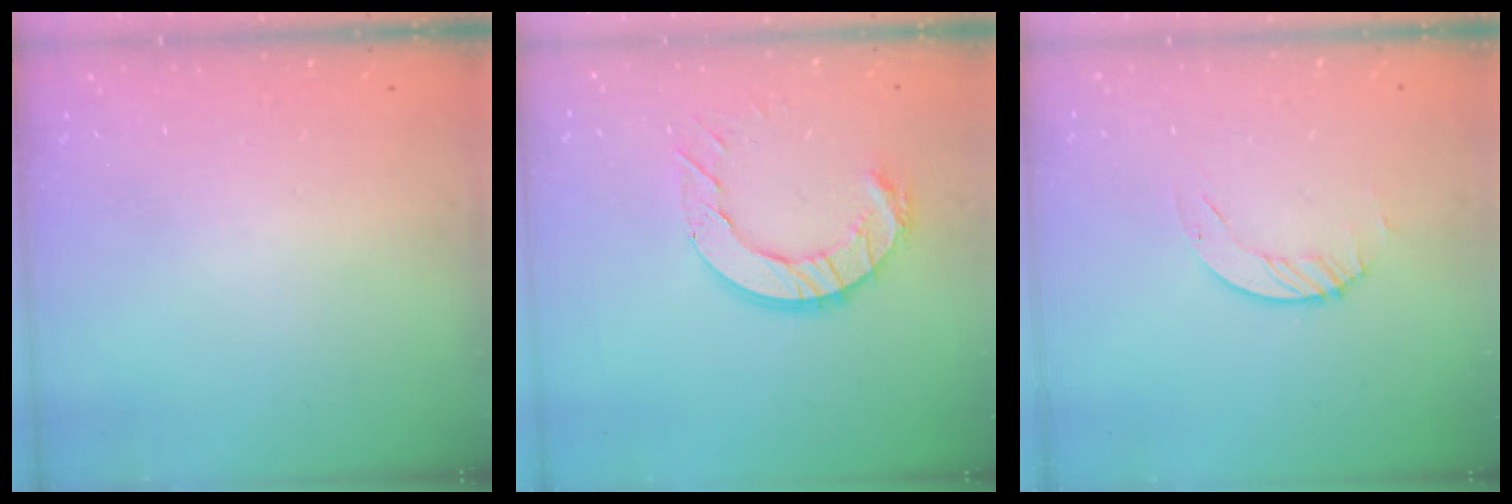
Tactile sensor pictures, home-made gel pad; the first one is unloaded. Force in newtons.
{"total": 11.0, "press": 10.9, "slide": 1.1}
{"total": 1.2, "press": 1.2, "slide": 0.2}